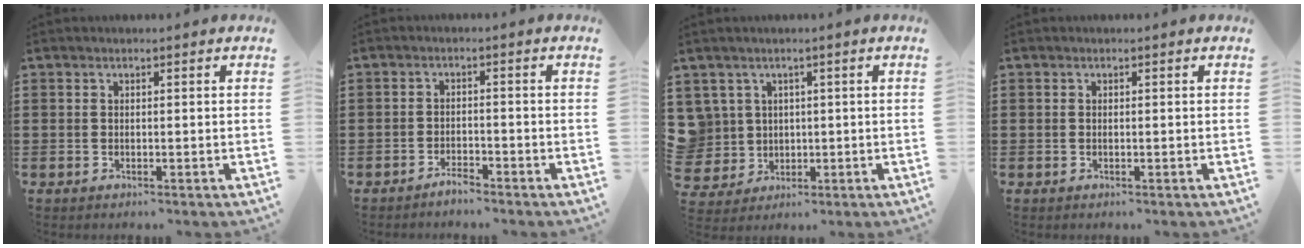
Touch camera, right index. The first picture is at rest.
{"total": 2.1, "force": [-2.0, 0.1, 0.5], "torque": [-0.015, 0.000, -0.039]}
{"total": 4.8, "force": [1.2, 4.7, 0.1], "torque": [-0.046, 0.007, 0.019]}
{"total": 0.0}